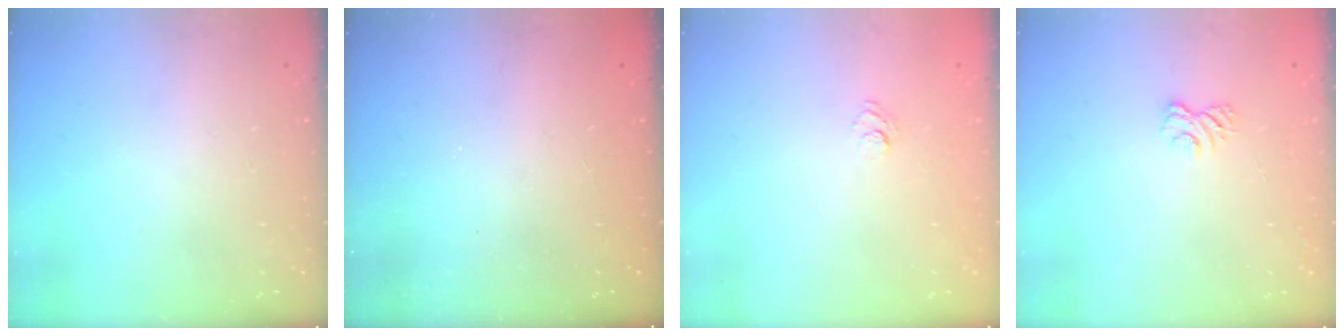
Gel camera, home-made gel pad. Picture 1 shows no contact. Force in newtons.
{"total": 2.4, "press": 2.3, "slide": 0.8}
{"total": 2.6, "press": 2.3, "slide": 1.1}
{"total": 2.5, "press": 2.2, "slide": 1.2}